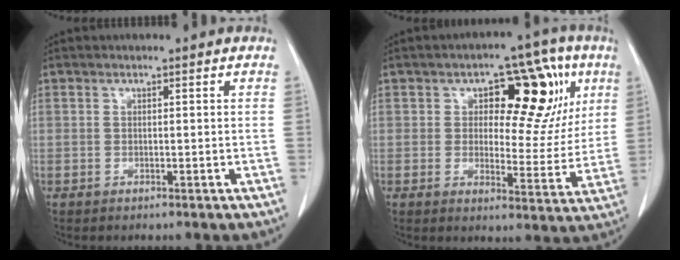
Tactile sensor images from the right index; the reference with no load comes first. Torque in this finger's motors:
{"motor_torque": [0.43, 0.40, 0.48, 0.06]}